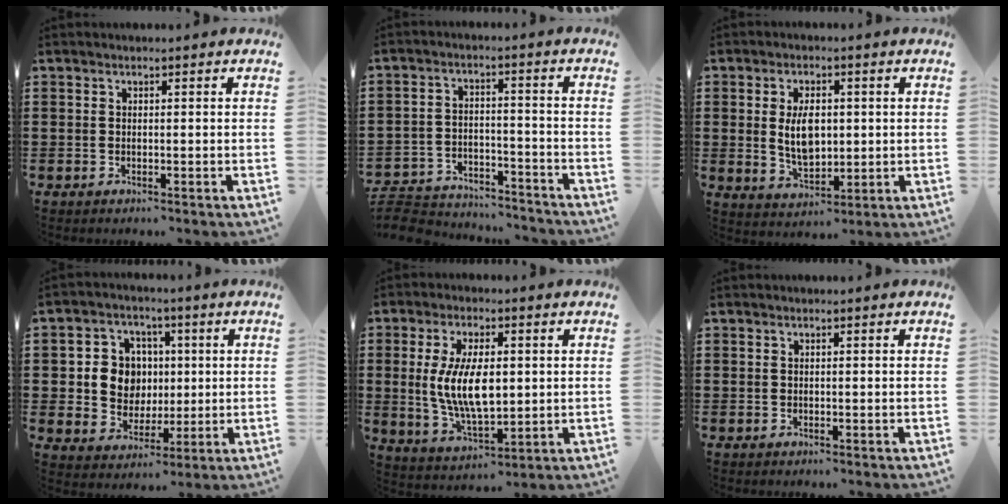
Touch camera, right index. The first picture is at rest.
{"total": 6.0, "force": [-5.9, 0.8, 0.8], "torque": [-0.033, 0.005, -0.121]}
{"total": 6.8, "force": [0.8, 3.8, 5.6], "torque": [-0.098, 0.004, 0.012]}
{"total": 7.4, "force": [0.8, 6.9, 2.6], "torque": [-0.073, 0.015, 0.016]}
{"total": 9.9, "force": [0.7, 4.6, 8.7], "torque": [-0.176, 0.000, 0.010]}
{"total": 0.0}